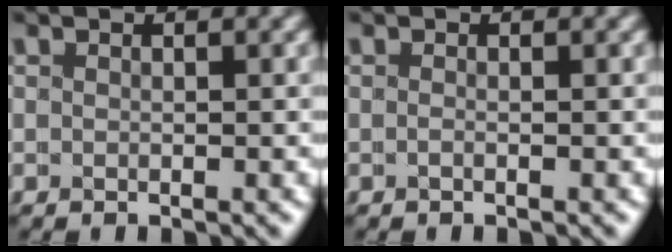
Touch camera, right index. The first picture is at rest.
{"total": 0.0}